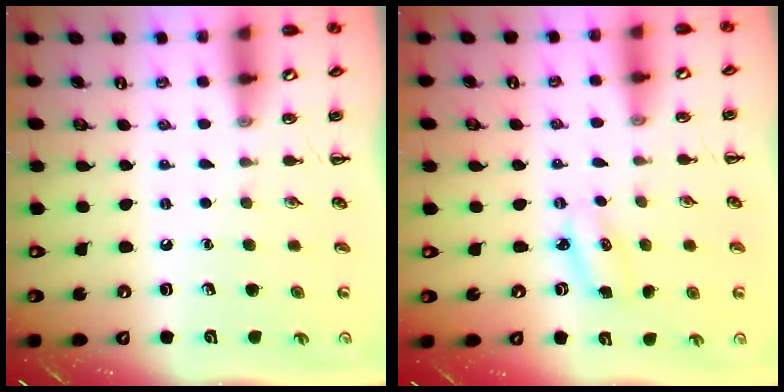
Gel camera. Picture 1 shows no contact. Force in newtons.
{"total": 2.8, "press": 2.8, "slide": 0.6}